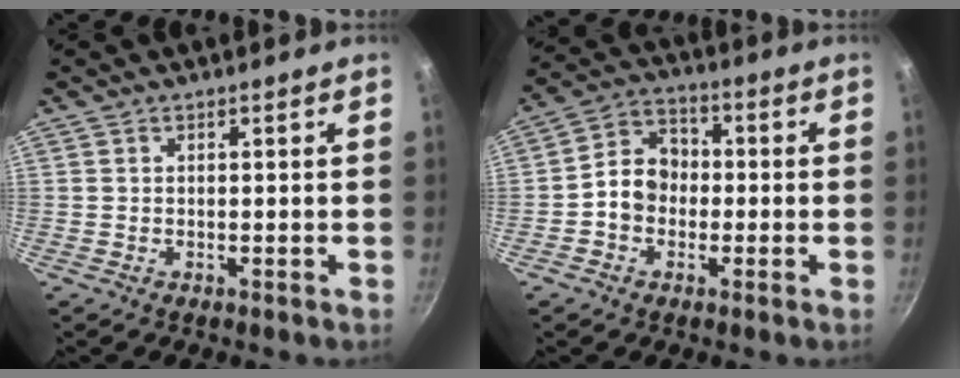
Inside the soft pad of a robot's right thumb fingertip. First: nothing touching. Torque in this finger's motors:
{"motor_torque": [0.28, 0.15, 0.18, 0.20, 0.01]}